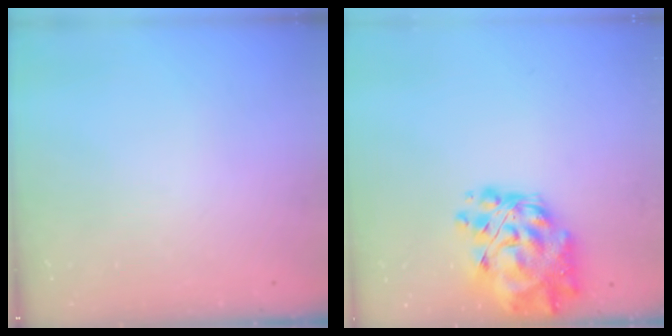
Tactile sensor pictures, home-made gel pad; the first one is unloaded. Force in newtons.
{"total": 15.7, "press": 15.0, "slide": 4.9}